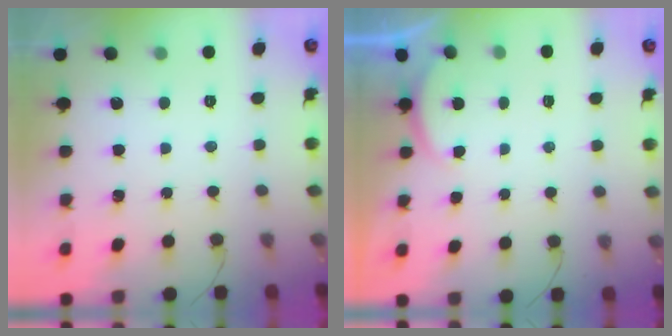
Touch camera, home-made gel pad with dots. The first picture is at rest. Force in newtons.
{"total": 2.0, "press": 1.9, "slide": 0.6}